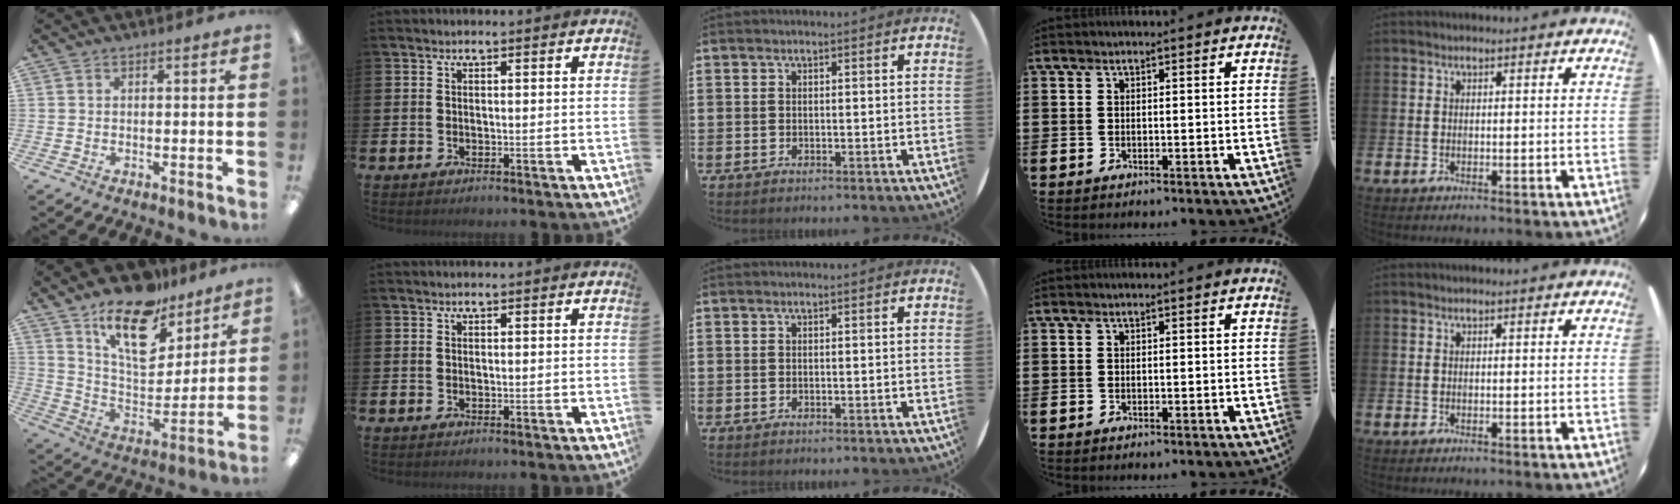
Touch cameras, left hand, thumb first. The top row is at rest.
{"thumb": {"total": 18.8, "force": [12.6, 9.1, 10.5], "torque": [-0.173, -0.074, 0.221]}}